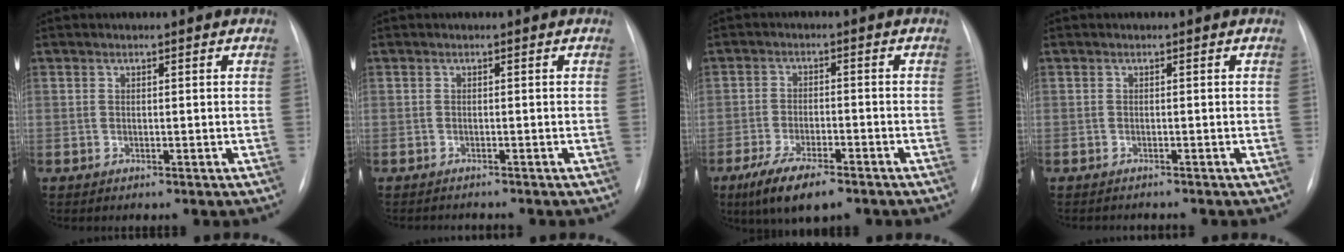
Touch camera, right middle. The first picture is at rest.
{"total": 2.0, "force": [-2.0, 0.0, 0.3], "torque": [0.000, -0.009, -0.023]}
{"total": 8.5, "force": [-5.8, 2.3, 5.8], "torque": [-0.107, -0.016, -0.095]}
{"total": 2.1, "force": [-2.0, 0.3, 0.5], "torque": [-0.004, -0.007, -0.021]}